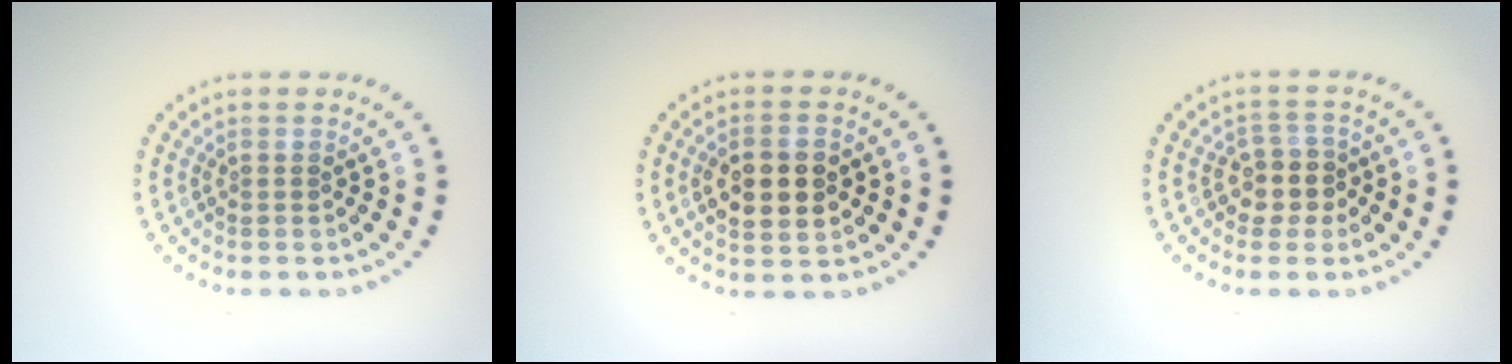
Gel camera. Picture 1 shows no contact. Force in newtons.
{"total": 4.6, "press": 4.6, "slide": 0.3}
{"total": 2.6, "press": 2.3, "slide": 1.3}